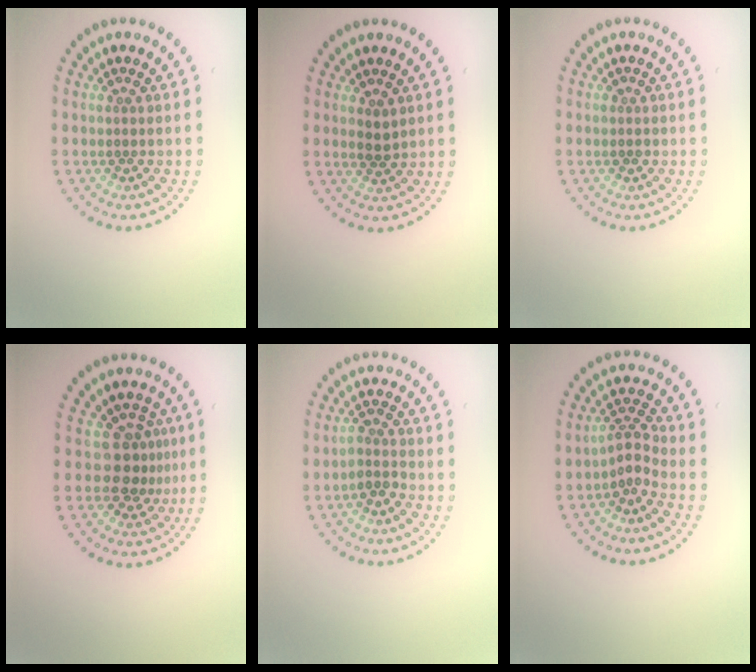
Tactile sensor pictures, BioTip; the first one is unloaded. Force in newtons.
{"total": 1.6, "press": 1.5, "slide": 0.6}
{"total": 0.8, "press": 0.8, "slide": 0.2}
{"total": 2.8, "press": 2.0, "slide": 2.0}
{"total": 1.9, "press": 1.6, "slide": 1.0}
{"total": 2.4, "press": 1.5, "slide": 1.9}